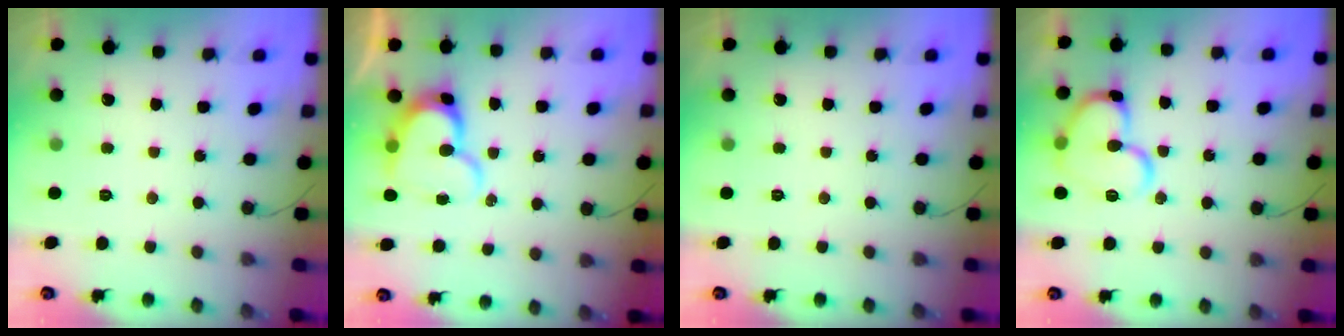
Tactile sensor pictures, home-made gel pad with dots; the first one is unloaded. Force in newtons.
{"total": 13.8, "press": 13.7, "slide": 1.3}
{"total": 0.0}
{"total": 15.2, "press": 15.0, "slide": 2.1}